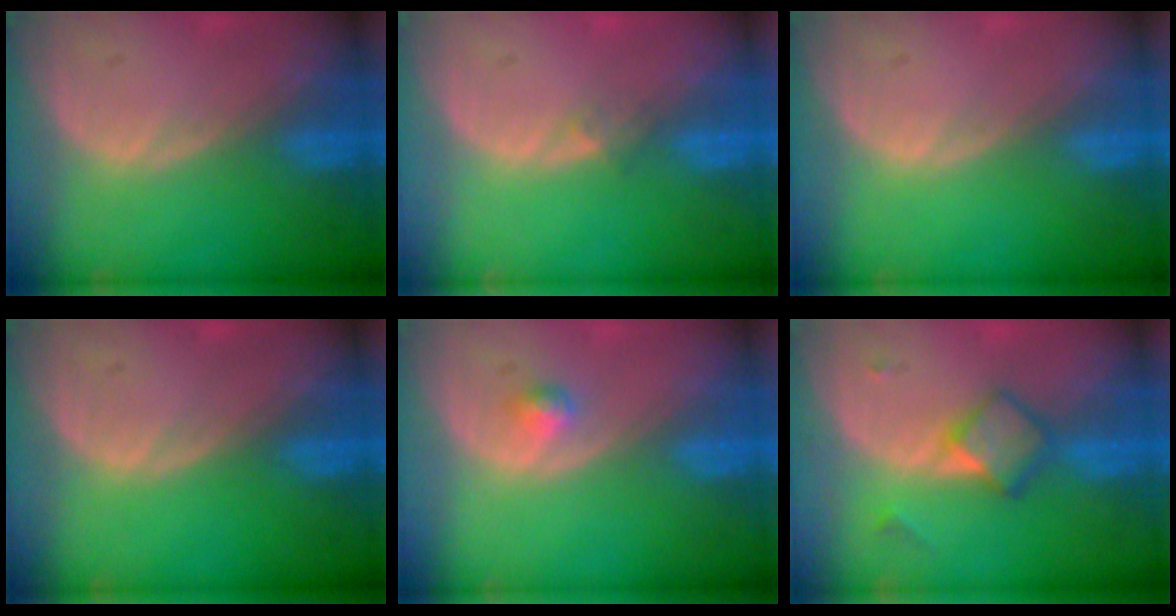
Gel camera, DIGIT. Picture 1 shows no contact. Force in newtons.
{"total": 1.2, "press": 0.9, "slide": 0.9}
{"total": 0.0}
{"total": 0.0}
{"total": 1.3, "press": 1.2, "slide": 0.1}
{"total": 4.7, "press": 4.4, "slide": 1.6}